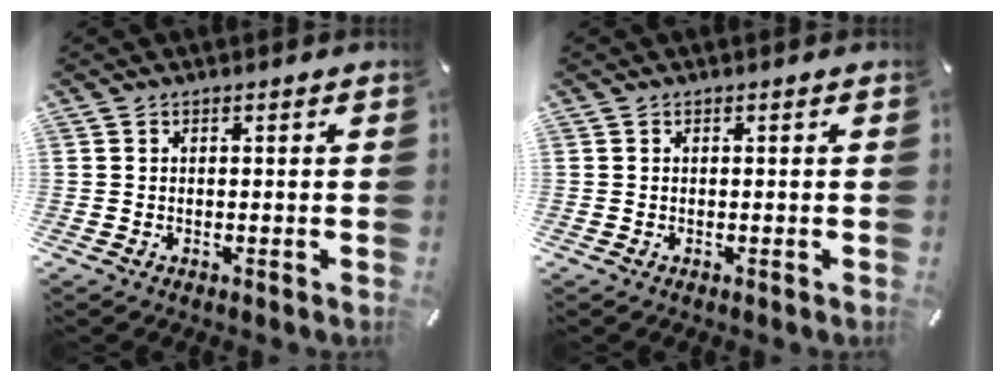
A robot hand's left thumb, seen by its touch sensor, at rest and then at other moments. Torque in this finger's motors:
{"motor_torque": [-0.05, -0.04, -0.01, 0.01, 0.00]}